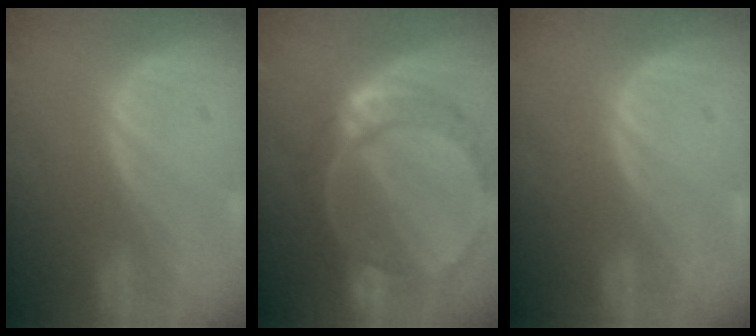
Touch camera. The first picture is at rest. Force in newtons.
{"total": 10.7, "press": 9.0, "slide": 5.7}
{"total": 0.0}